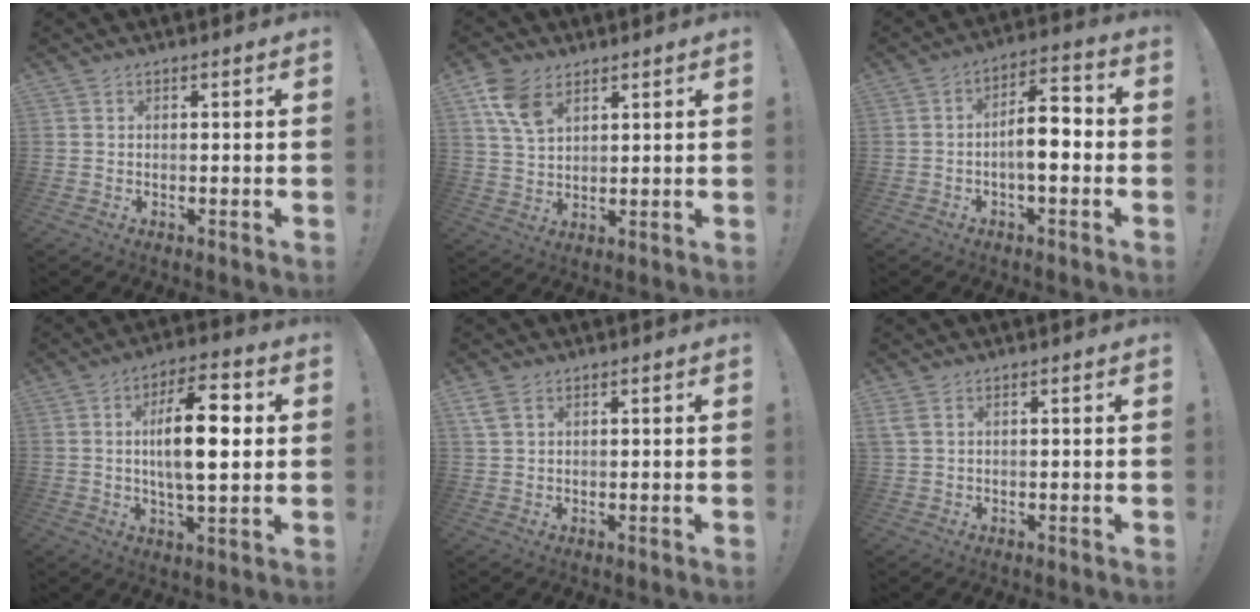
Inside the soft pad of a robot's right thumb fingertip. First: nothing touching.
{"total": 9.4, "force": [5.3, 5.4, 5.6], "torque": [-0.099, -0.015, 0.104]}
{"total": 10.1, "force": [-1.5, 4.2, 9.1], "torque": [-0.128, 0.011, -0.027]}
{"total": 15.0, "force": [1.8, 5.5, 13.8], "torque": [-0.221, -0.002, 0.020]}
{"total": 3.4, "force": [1.9, 1.8, 2.2], "torque": [-0.036, -0.004, 0.037]}
{"total": 2.6, "force": [1.1, 1.3, 2.0], "torque": [-0.043, 0.004, 0.022]}